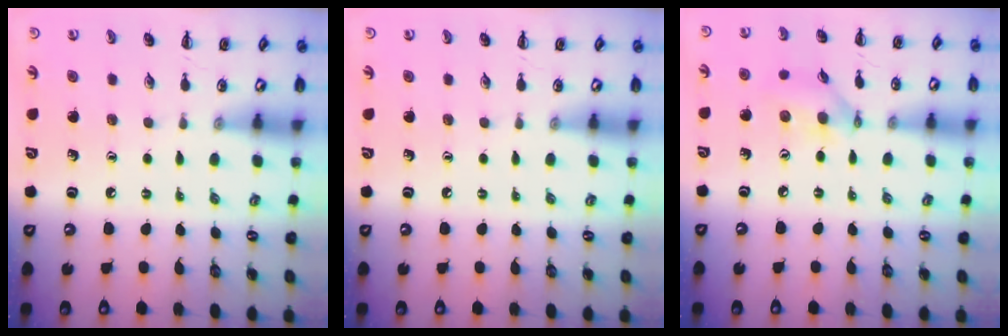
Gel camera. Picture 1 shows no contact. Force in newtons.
{"total": 0.0}
{"total": 10.0, "press": 10.0, "slide": 1.3}